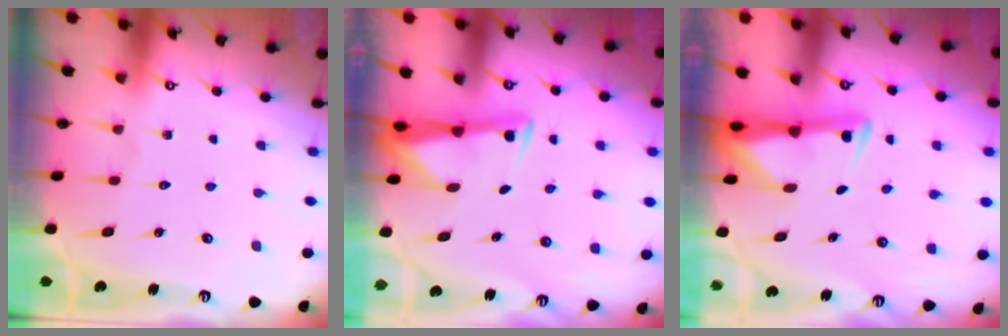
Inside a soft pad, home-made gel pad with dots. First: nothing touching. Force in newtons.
{"total": 3.1, "press": 3.1, "slide": 0.4}
{"total": 2.8, "press": 2.8, "slide": 0.5}